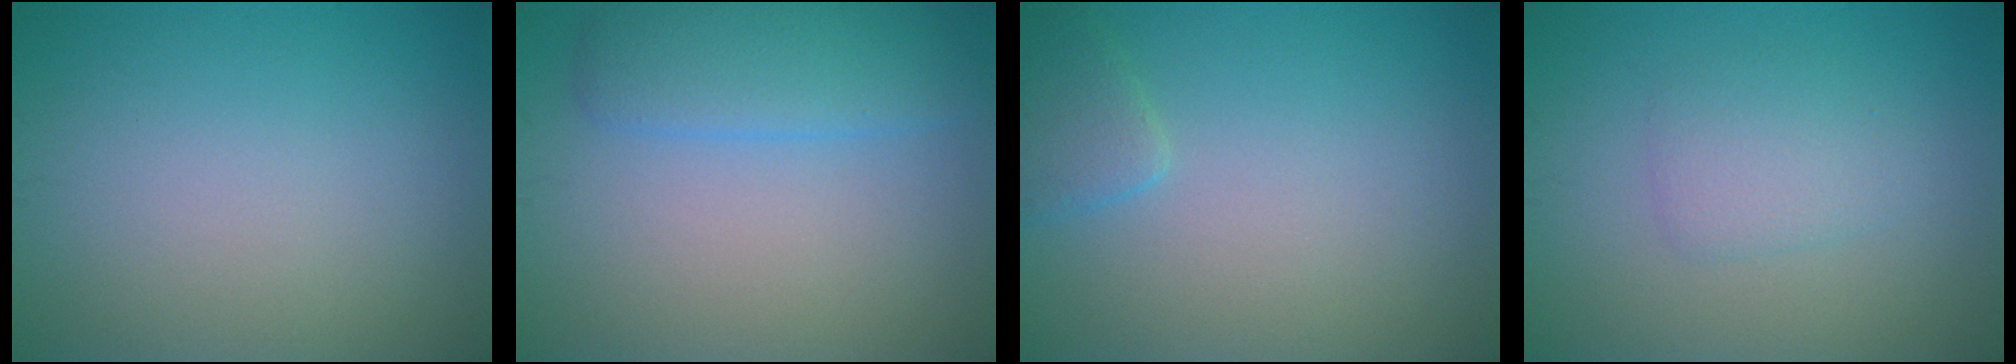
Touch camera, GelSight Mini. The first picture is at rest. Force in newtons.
{"total": 3.9, "press": 3.9, "slide": 0.3}
{"total": 1.9, "press": 1.9, "slide": 0.1}
{"total": 2.3, "press": 2.3, "slide": 0.0}